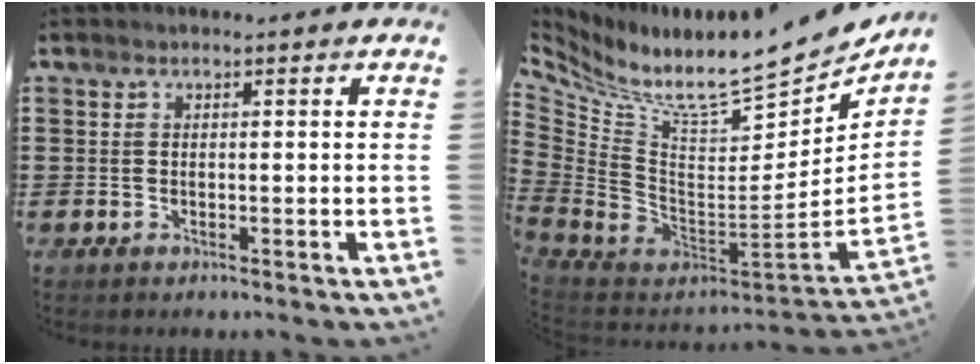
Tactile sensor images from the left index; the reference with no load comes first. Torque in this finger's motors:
{"motor_torque": [1.08, -1.06, 0.09, 0.08]}